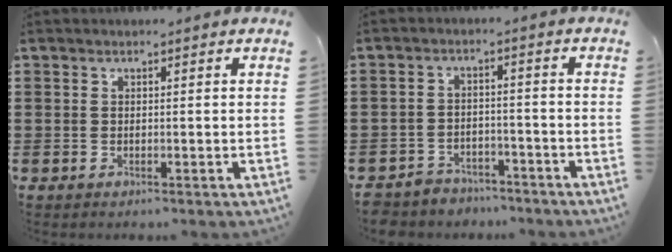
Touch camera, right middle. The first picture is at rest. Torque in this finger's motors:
{"motor_torque": [0.24, 0.11, 0.00, 0.02]}